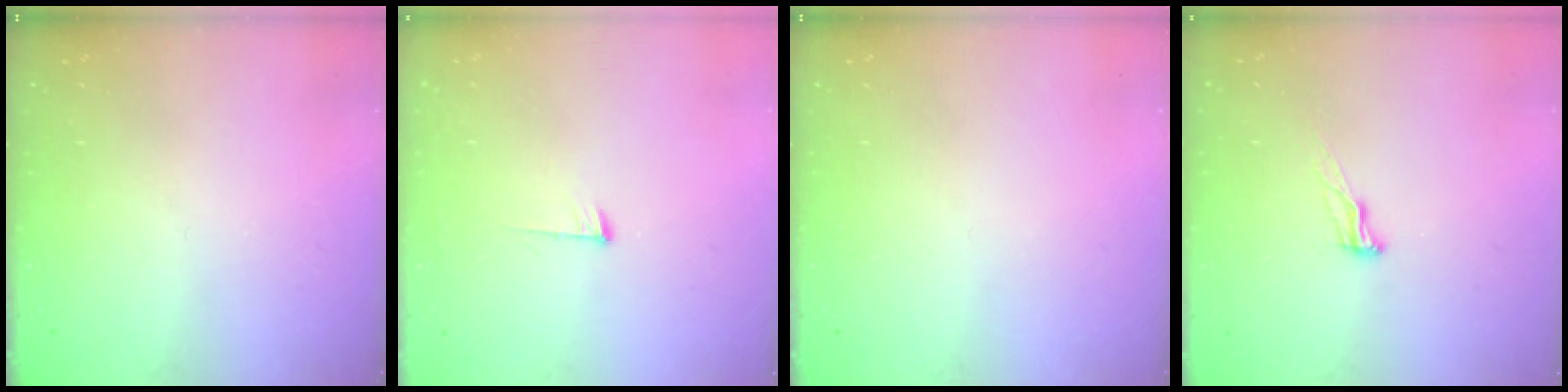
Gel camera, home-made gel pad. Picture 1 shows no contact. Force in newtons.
{"total": 6.1, "press": 6.1, "slide": 0.6}
{"total": 0.0}
{"total": 6.9, "press": 6.9, "slide": 0.9}